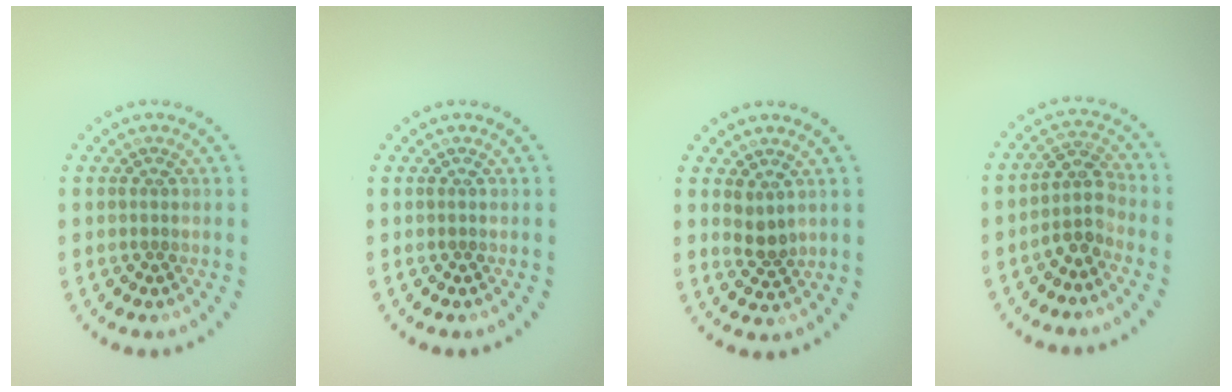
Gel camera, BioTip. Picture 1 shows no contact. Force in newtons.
{"total": 0.0}
{"total": 1.7, "press": 1.4, "slide": 0.9}
{"total": 2.6, "press": 2.1, "slide": 1.6}